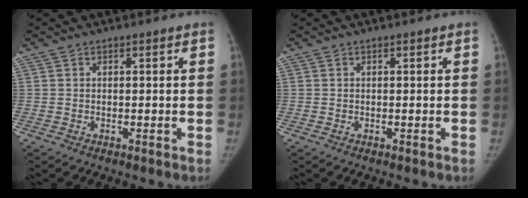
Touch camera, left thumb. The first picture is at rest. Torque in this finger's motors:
{"motor_torque": [0.02, 0.02, 0.20, -0.20, 0.00]}